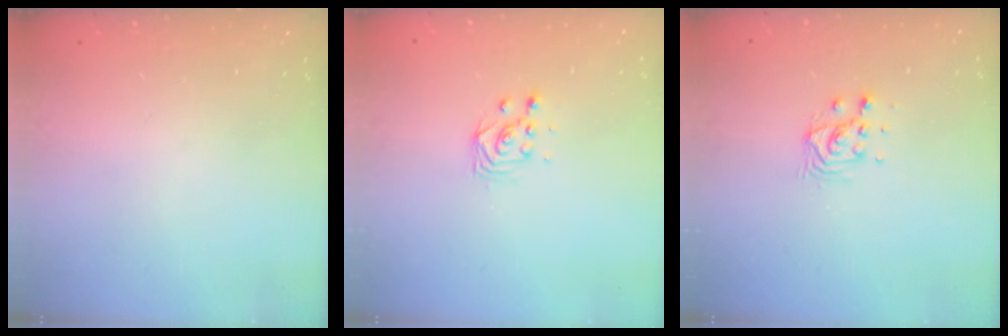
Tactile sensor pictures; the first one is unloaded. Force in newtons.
{"total": 2.8, "press": 2.8, "slide": 0.3}
{"total": 6.4, "press": 6.4, "slide": 0.2}